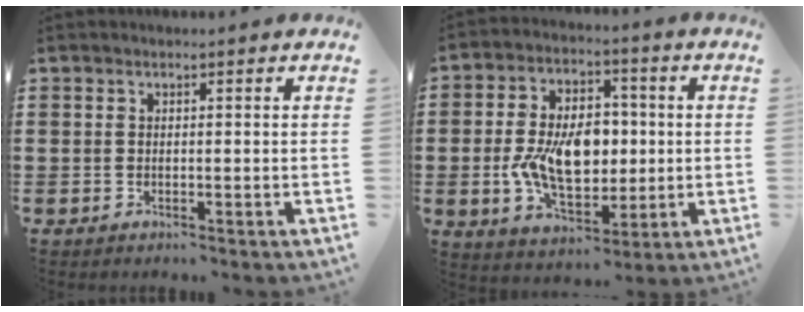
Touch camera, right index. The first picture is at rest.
{"total": 11.3, "force": [-0.4, 7.1, 8.8], "torque": [-0.163, 0.006, -0.009]}